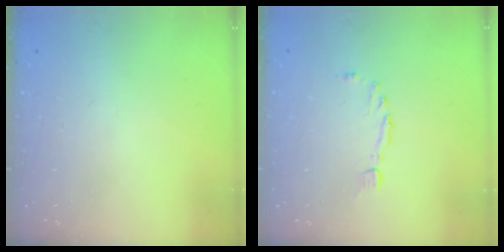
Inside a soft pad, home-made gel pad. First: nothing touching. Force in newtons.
{"total": 2.9, "press": 2.9, "slide": 0.5}